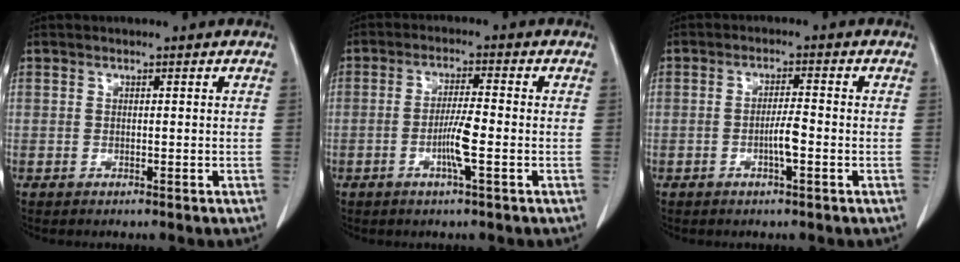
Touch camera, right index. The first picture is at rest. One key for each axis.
{"total": 4.9, "fx": -1.5, "fy": 0.0, "fz": 4.7, "tx": -0.091, "ty": -0.005, "tz": -0.030}
{"total": 3.3, "fx": -1.0, "fy": 0.2, "fz": 3.1, "tx": -0.057, "ty": 0.000, "tz": -0.019}